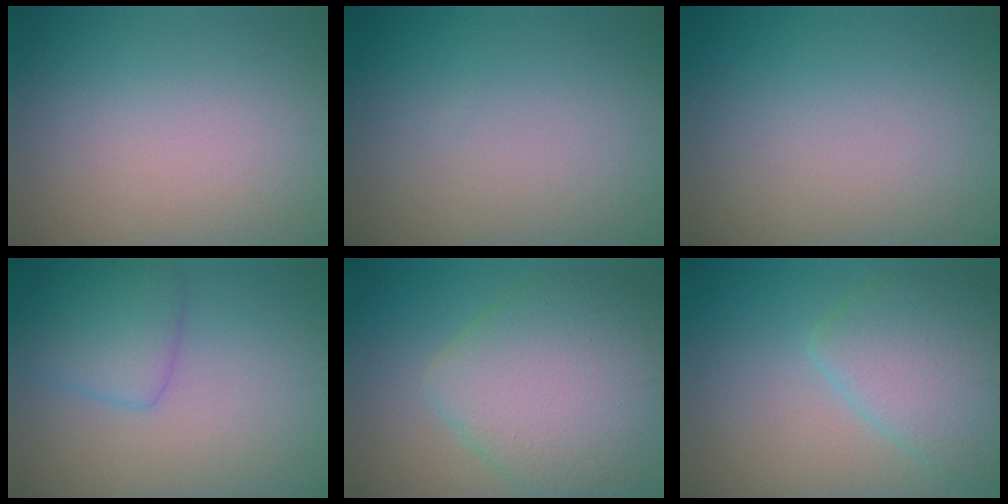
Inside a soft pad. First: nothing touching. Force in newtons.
{"total": 0.0}
{"total": 0.0}
{"total": 3.5, "press": 3.5, "slide": 0.2}
{"total": 8.3, "press": 8.3, "slide": 0.3}
{"total": 5.2, "press": 5.2, "slide": 0.2}